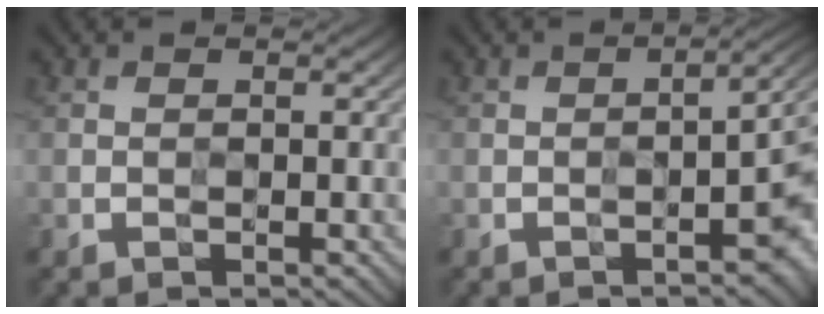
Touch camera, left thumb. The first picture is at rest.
{"total": 5.3, "force": [-1.8, 1.3, 4.8], "torque": [-0.059, 0.004, -0.021]}